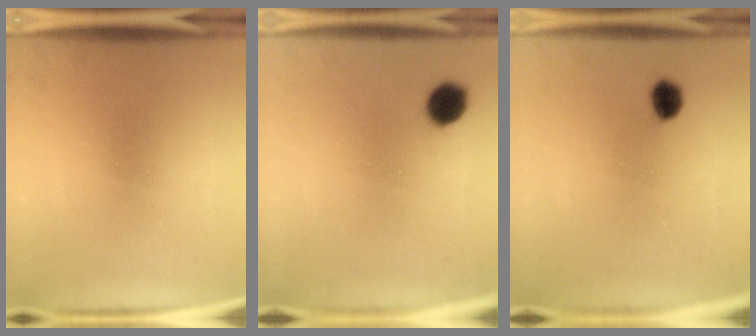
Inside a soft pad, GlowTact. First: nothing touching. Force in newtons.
{"total": 5.5}
{"total": 3.2}